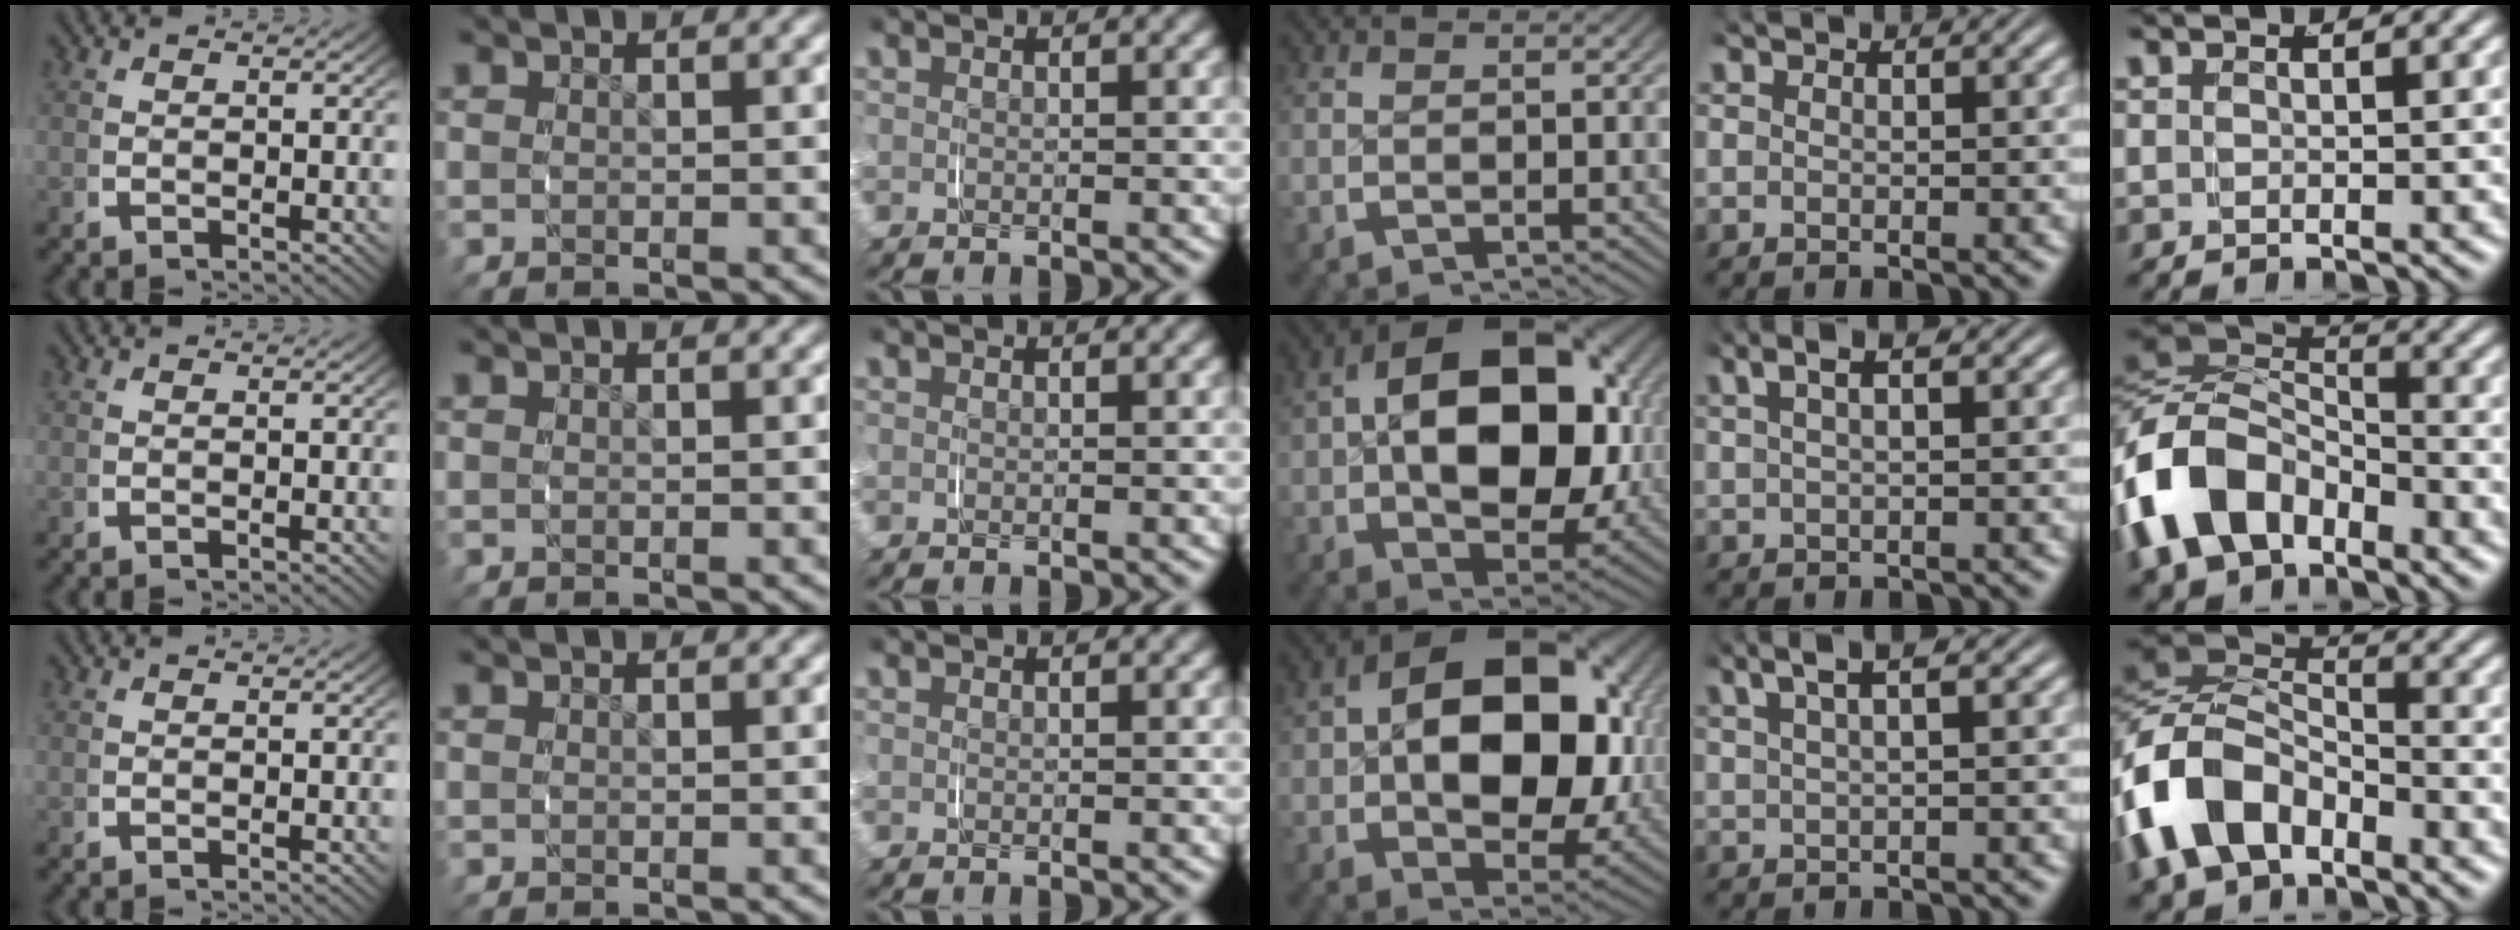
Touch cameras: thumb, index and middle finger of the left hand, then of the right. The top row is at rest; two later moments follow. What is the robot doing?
{"motion": "grasp_and_lifting", "object": "shorts"}